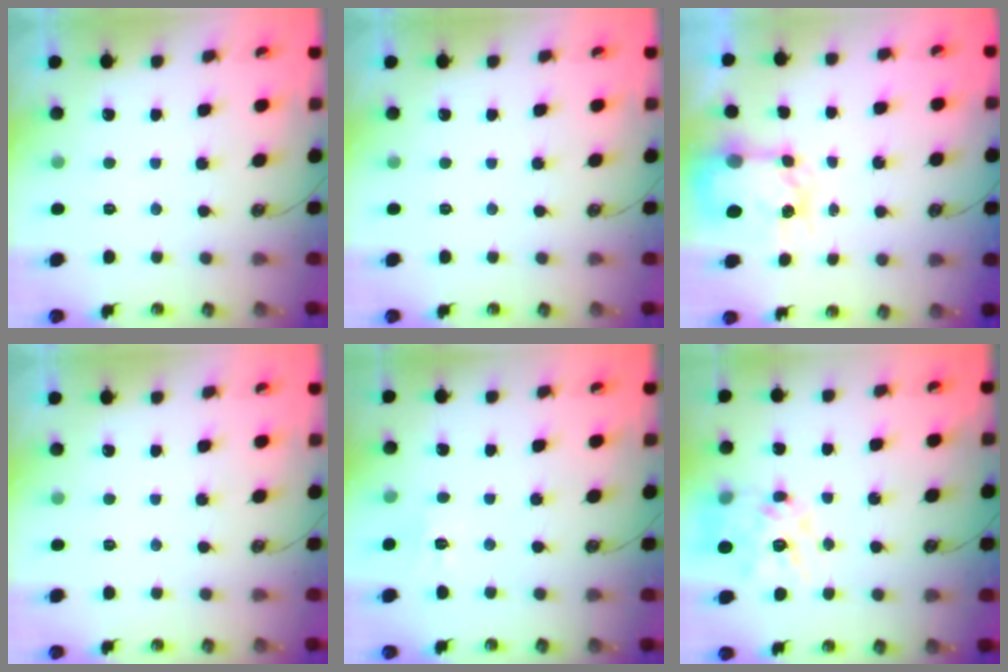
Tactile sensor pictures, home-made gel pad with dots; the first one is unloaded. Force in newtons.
{"total": 0.0}
{"total": 5.8, "press": 5.8, "slide": 0.7}
{"total": 0.0}
{"total": 2.9, "press": 2.9, "slide": 0.3}
{"total": 16.8, "press": 16.8, "slide": 1.3}